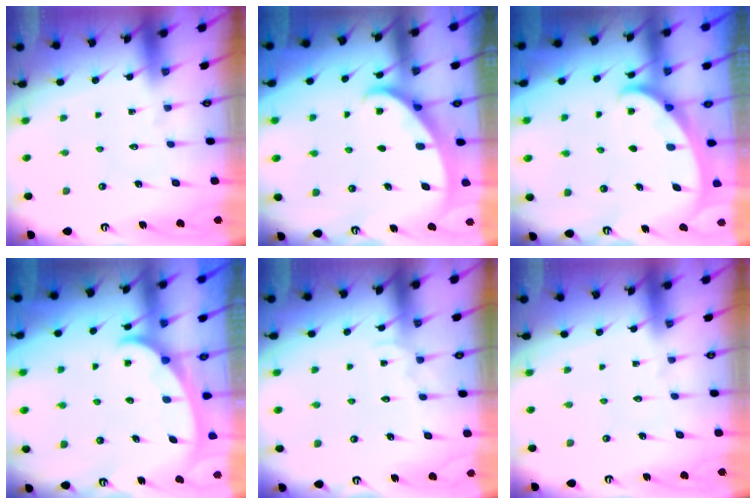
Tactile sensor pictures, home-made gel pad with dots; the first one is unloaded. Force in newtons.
{"total": 2.2, "press": 2.2, "slide": 0.2}
{"total": 2.0, "press": 2.0, "slide": 0.0}
{"total": 2.3, "press": 2.3, "slide": 0.4}
{"total": 3.9, "press": 3.9, "slide": 0.4}
{"total": 0.0}